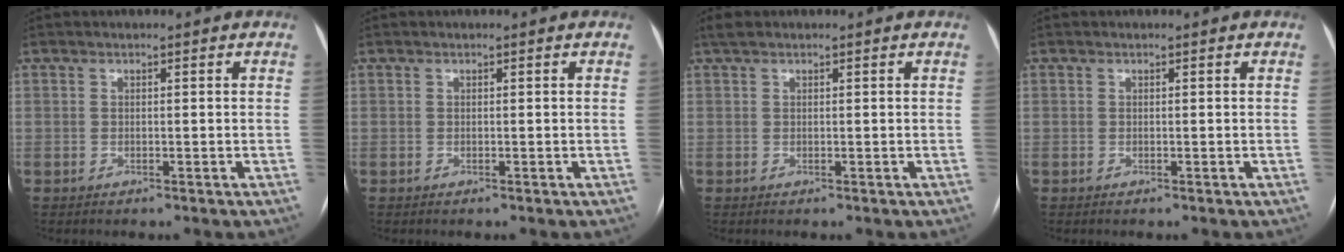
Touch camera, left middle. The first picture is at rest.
{"total": 0.0}
{"total": 1.3, "force": [1.0, 0.4, 0.7], "torque": [-0.018, 0.020, 0.020]}
{"total": 0.0}